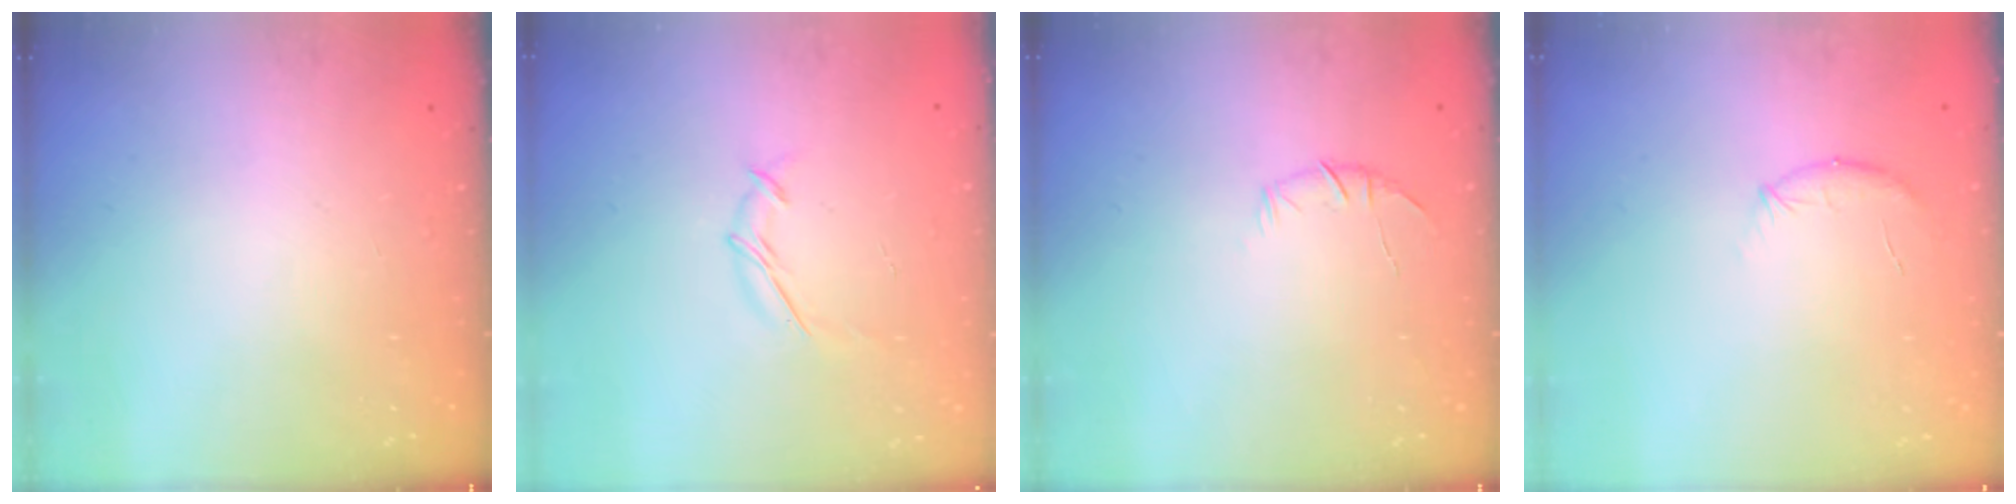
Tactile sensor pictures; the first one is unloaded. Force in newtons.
{"total": 5.6, "press": 5.6, "slide": 0.2}
{"total": 6.0, "press": 5.8, "slide": 1.5}
{"total": 8.3, "press": 8.1, "slide": 1.7}